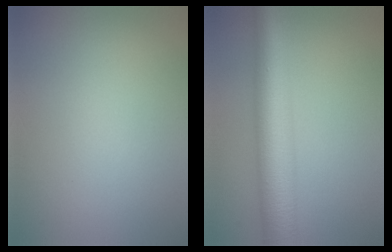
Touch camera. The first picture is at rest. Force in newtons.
{"total": 8.6, "press": 8.6, "slide": 0.1}